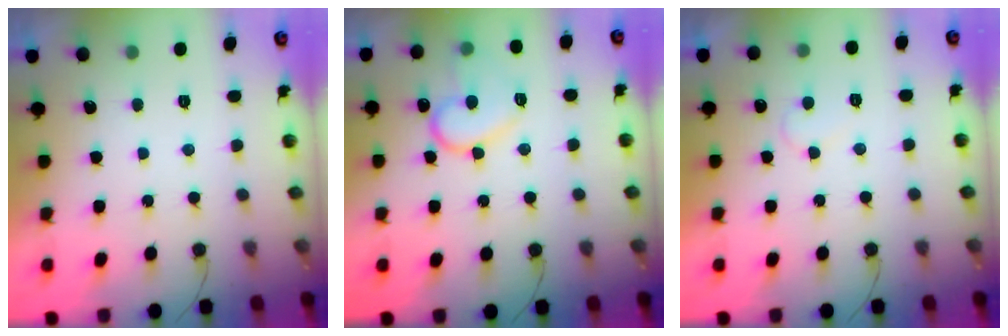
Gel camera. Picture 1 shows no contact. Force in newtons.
{"total": 13.0, "press": 12.9, "slide": 1.0}
{"total": 5.3, "press": 5.3, "slide": 0.4}